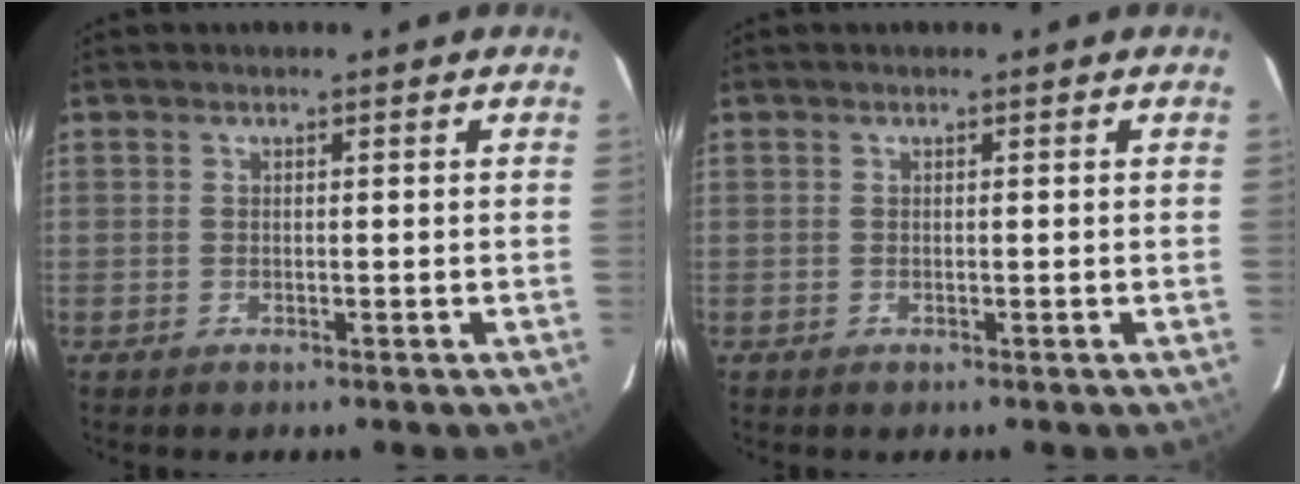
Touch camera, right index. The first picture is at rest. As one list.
[{"total": 0.0}]